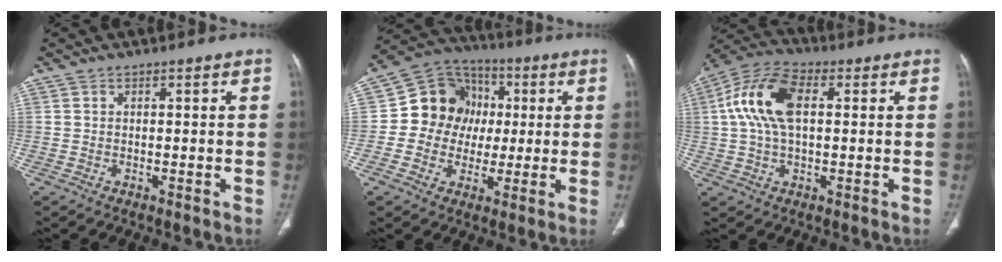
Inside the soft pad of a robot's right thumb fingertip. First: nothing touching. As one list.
[{"total": 13.4, "force": [0.7, 12.1, 5.8], "torque": [-0.051, 0.024, 0.005]}, {"total": 12.7, "force": [2.2, 6.8, 10.4], "torque": [-0.219, 0.026, 0.037]}]